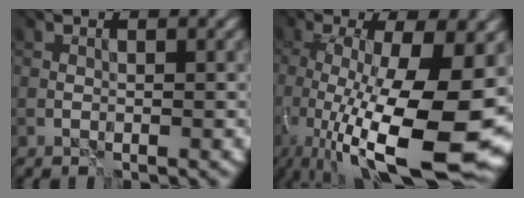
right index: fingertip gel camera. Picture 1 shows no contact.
{"total": 14.8, "force": [-4.0, 4.7, 13.4], "torque": [-0.216, -0.029, -0.053]}